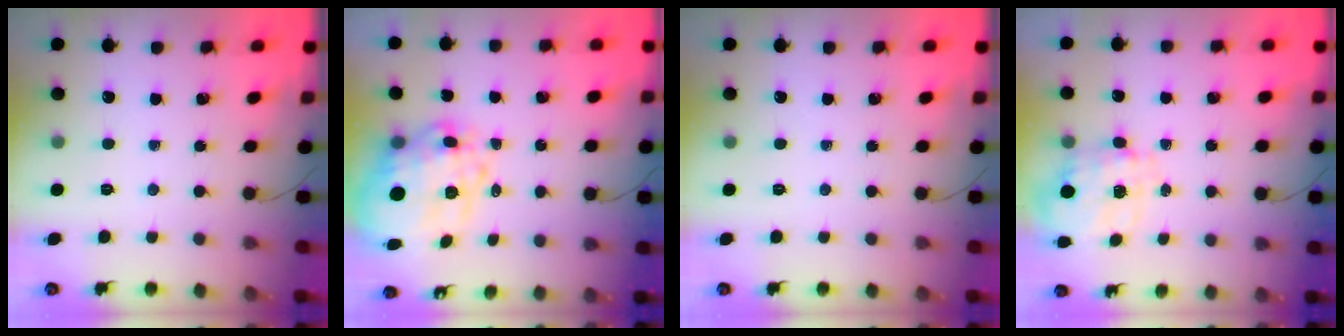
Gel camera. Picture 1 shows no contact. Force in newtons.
{"total": 16.9, "press": 16.4, "slide": 4.1}
{"total": 0.0}
{"total": 3.5, "press": 3.3, "slide": 1.0}